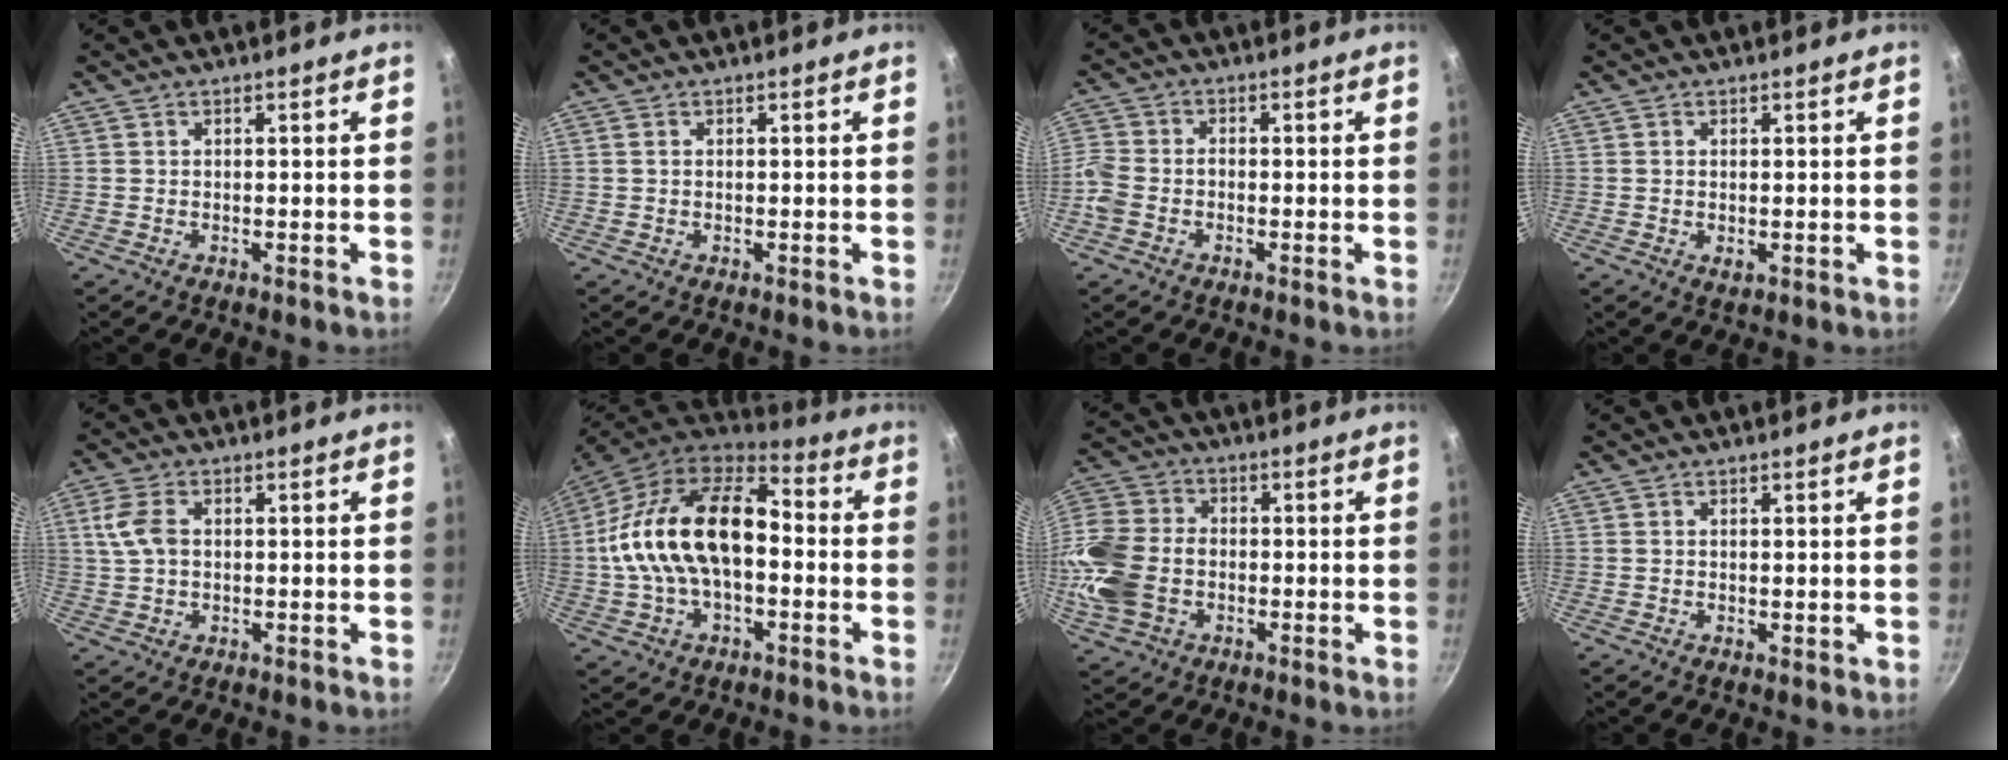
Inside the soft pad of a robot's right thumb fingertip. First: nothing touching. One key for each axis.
{"total": 0.9, "fx": 0.2, "fy": 0.6, "fz": 0.6, "tx": -0.012, "ty": 0.002, "tz": 0.003}
{"total": 5.7, "fx": -2.4, "fy": 4.2, "fz": 3.1, "tx": -0.074, "ty": 0.017, "tz": -0.064}
{"total": 1.3, "fx": 0.1, "fy": 0.8, "fz": 1.1, "tx": -0.018, "ty": -0.003, "tz": 0.002}
{"total": 6.2, "fx": 1.0, "fy": 4.0, "fz": 4.6, "tx": -0.099, "ty": 0.007, "tz": 0.018}
{"total": 22.3, "fx": -0.6, "fy": 13.2, "fz": 18.0, "tx": -0.319, "ty": 0.042, "tz": -0.023}
{"total": 17.5, "fx": -2.8, "fy": 13.2, "fz": 11.1, "tx": -0.249, "ty": 0.030, "tz": -0.060}
{"total": 0.6, "fx": 0.3, "fy": 0.3, "fz": 0.4, "tx": -0.005, "ty": -0.004, "tz": 0.003}